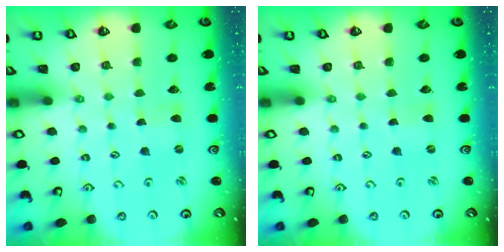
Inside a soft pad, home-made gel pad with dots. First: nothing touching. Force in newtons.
{"total": 0.0}